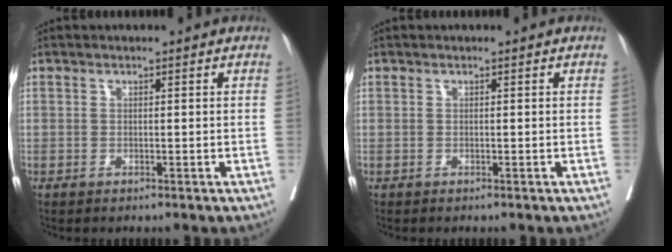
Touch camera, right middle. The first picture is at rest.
{"total": 0.5, "force": [0.4, -0.3, 0.1], "torque": [-0.001, 0.001, 0.006]}